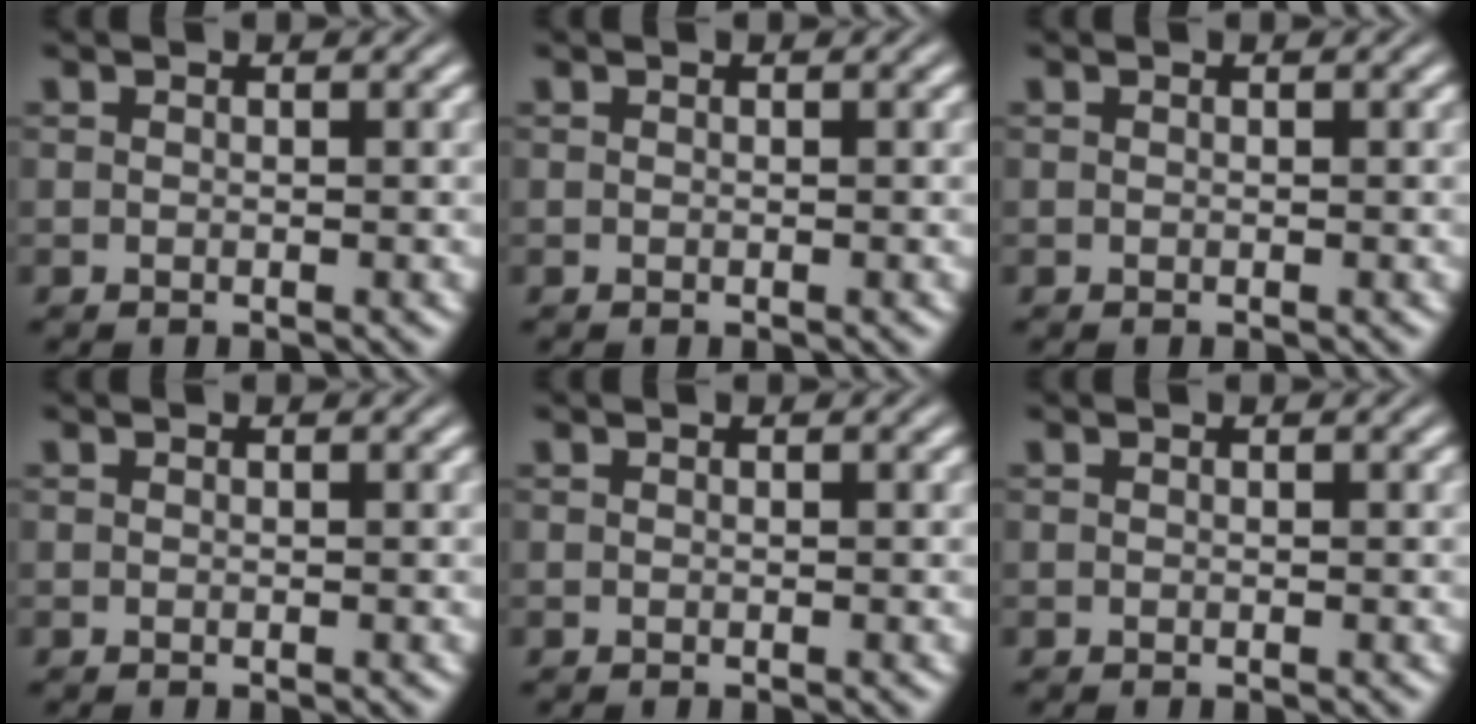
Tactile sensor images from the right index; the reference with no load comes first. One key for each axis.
{"total": 0.0}
{"total": 0.0}
{"total": 0.0}
{"total": 0.0}
{"total": 0.0}